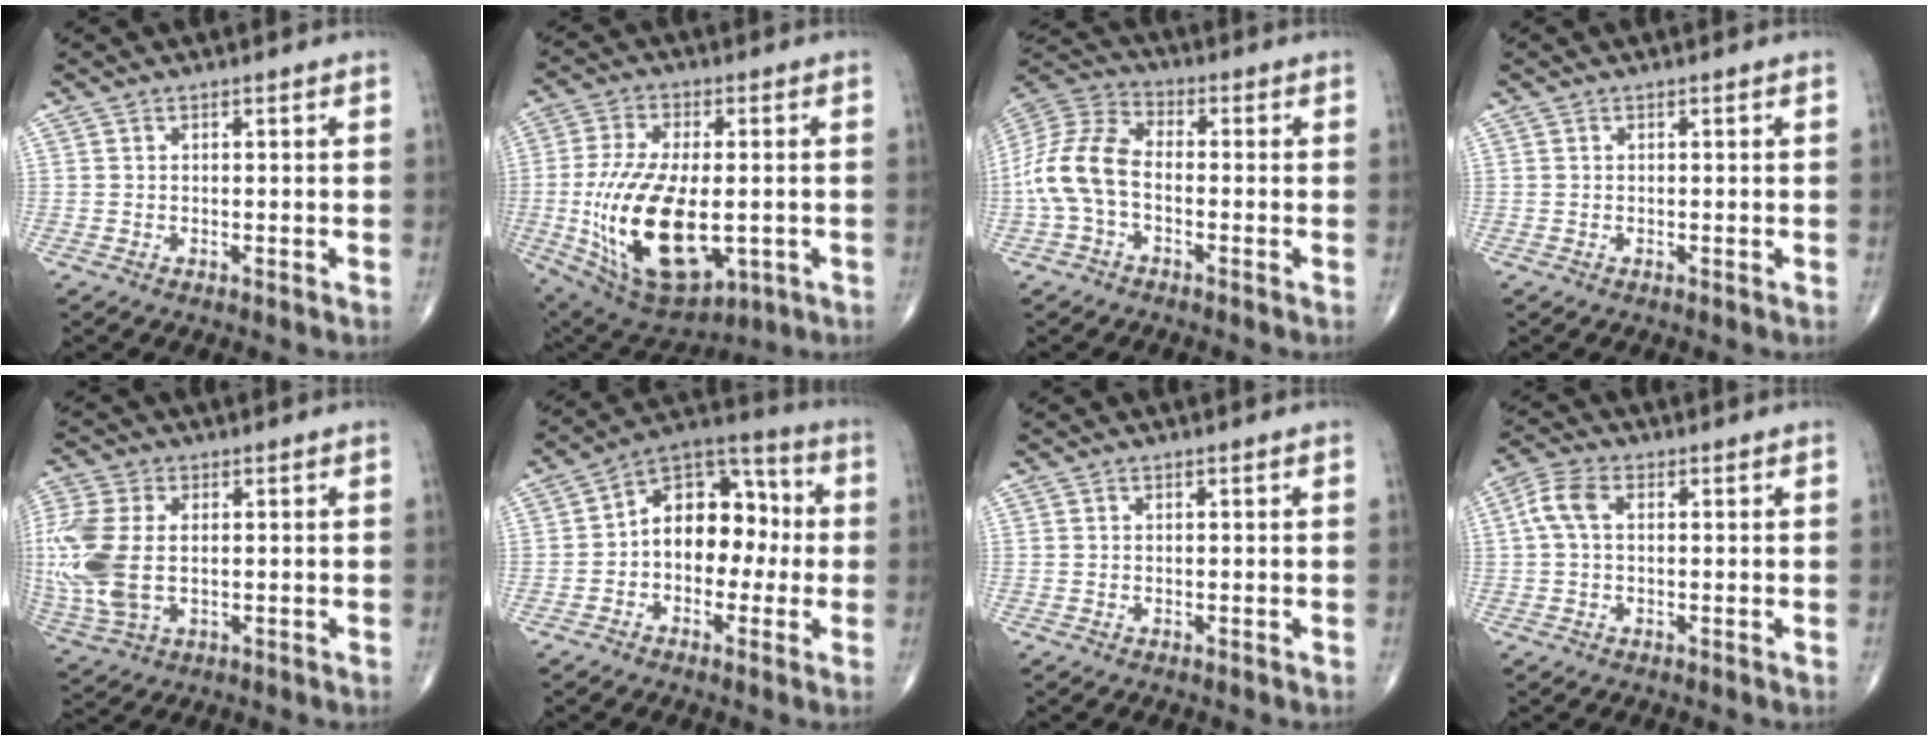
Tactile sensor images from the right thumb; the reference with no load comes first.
{"total": 23.0, "force": [-3.6, 11.7, 19.4], "torque": [-0.376, -0.011, -0.032]}
{"total": 11.8, "force": [-2.2, 7.1, 9.2], "torque": [-0.196, 0.034, -0.053]}
{"total": 0.0}
{"total": 15.2, "force": [0.2, 9.4, 12.0], "torque": [-0.317, -0.002, 0.011]}
{"total": 13.3, "force": [-0.6, 9.2, 9.6], "torque": [-0.104, 0.046, -0.026]}
{"total": 0.0}
{"total": 5.1, "force": [0.7, 3.0, 4.1], "torque": [-0.096, 0.017, 0.010]}